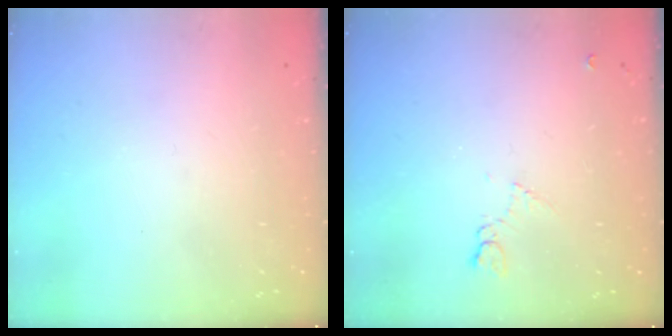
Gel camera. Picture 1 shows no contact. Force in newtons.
{"total": 5.2, "press": 5.1, "slide": 0.8}